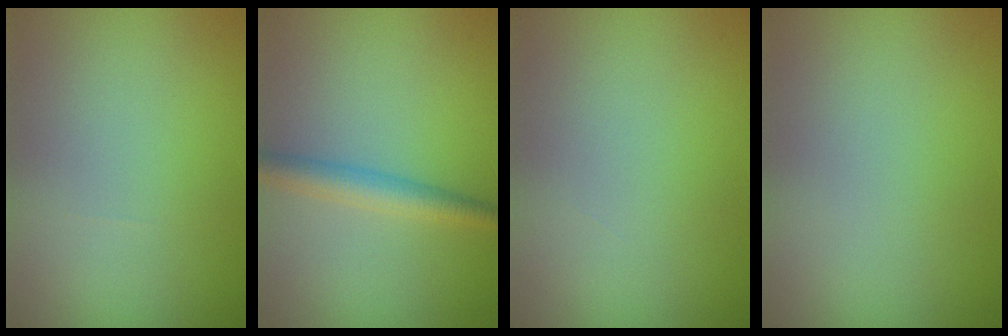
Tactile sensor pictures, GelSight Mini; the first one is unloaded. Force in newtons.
{"total": 2.8, "press": 2.8, "slide": 0.0}
{"total": 0.0}
{"total": 0.0}